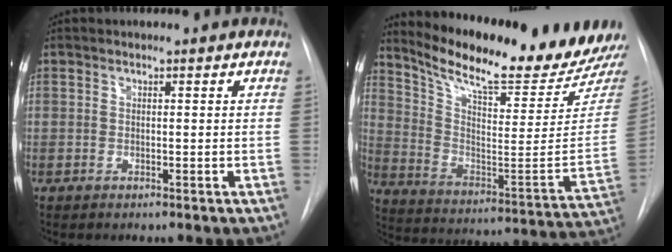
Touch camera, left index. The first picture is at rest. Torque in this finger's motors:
{"motor_torque": [1.03, -1.10, 0.32, 0.09]}